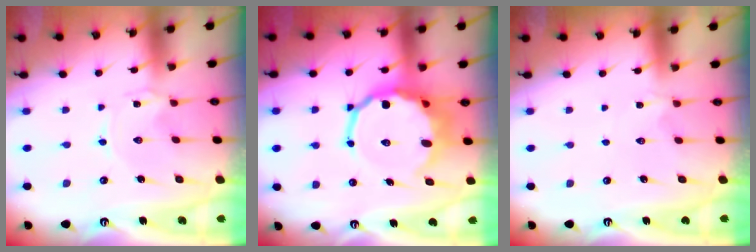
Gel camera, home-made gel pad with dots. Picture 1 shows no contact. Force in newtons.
{"total": 13.9, "press": 13.4, "slide": 3.7}
{"total": 1.5, "press": 1.4, "slide": 0.6}